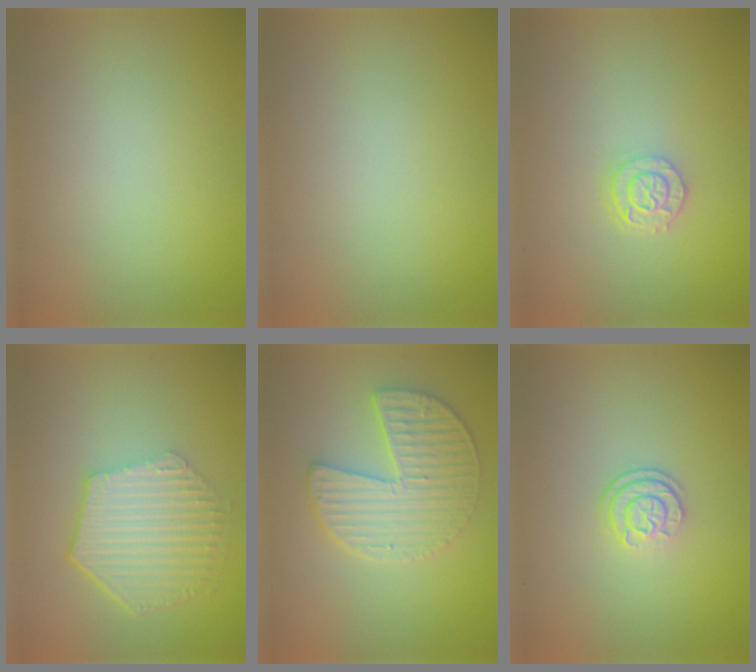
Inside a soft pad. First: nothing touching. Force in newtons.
{"total": 0.0}
{"total": 2.3, "press": 1.9, "slide": 1.4}
{"total": 5.9, "press": 4.5, "slide": 3.9}
{"total": 4.5, "press": 4.1, "slide": 2.0}
{"total": 2.4, "press": 1.8, "slide": 1.5}